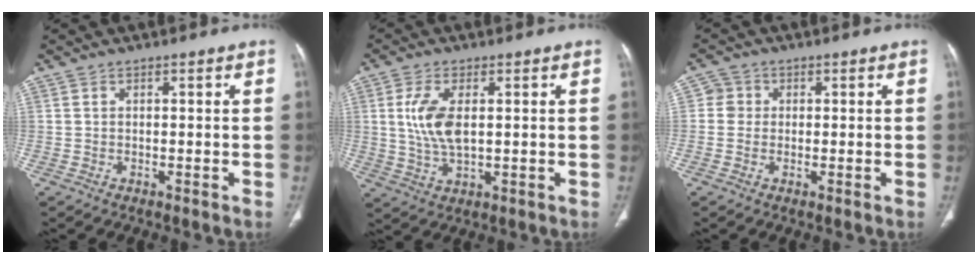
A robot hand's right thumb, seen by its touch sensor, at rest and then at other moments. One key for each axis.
{"total": 7.8, "fx": 1.3, "fy": 3.7, "fz": 6.8, "tx": -0.143, "ty": -0.012, "tz": 0.029}
{"total": 2.6, "fx": 0.2, "fy": 2.5, "fz": 0.4, "tx": 0.014, "ty": 0.006, "tz": -0.002}